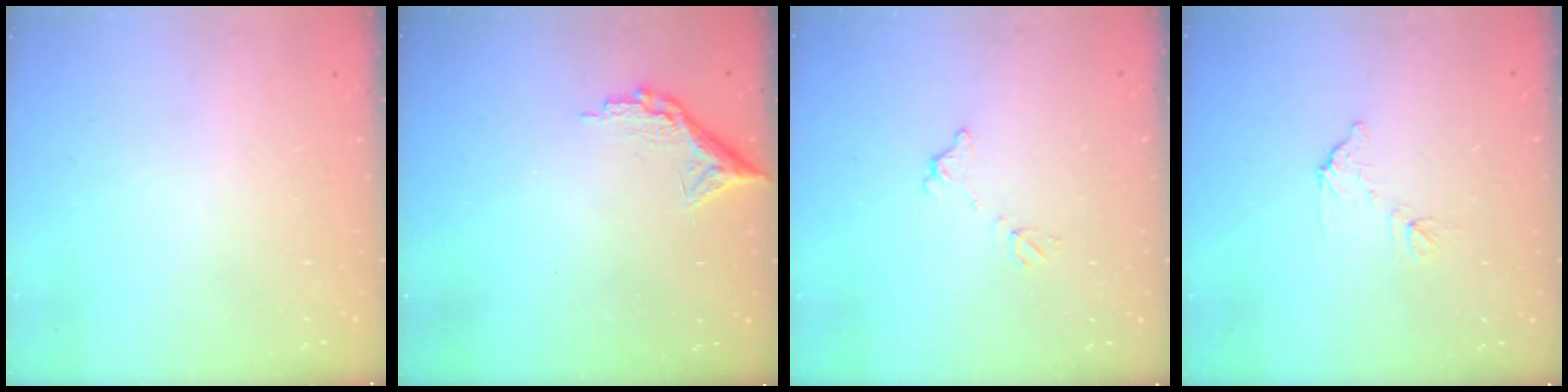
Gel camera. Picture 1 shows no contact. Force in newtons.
{"total": 8.7, "press": 8.6, "slide": 0.5}
{"total": 6.2, "press": 6.2, "slide": 0.3}
{"total": 6.4, "press": 6.4, "slide": 0.3}